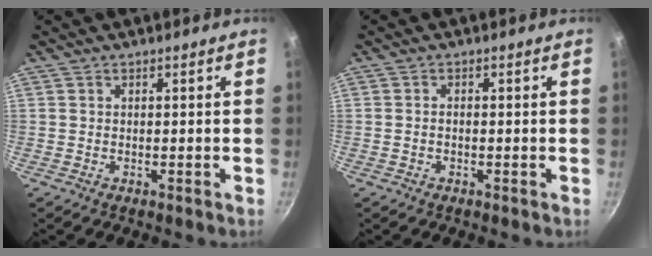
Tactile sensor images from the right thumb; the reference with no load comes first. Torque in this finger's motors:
{"motor_torque": [-0.75, 0.00, -0.23, -0.06, -0.04]}